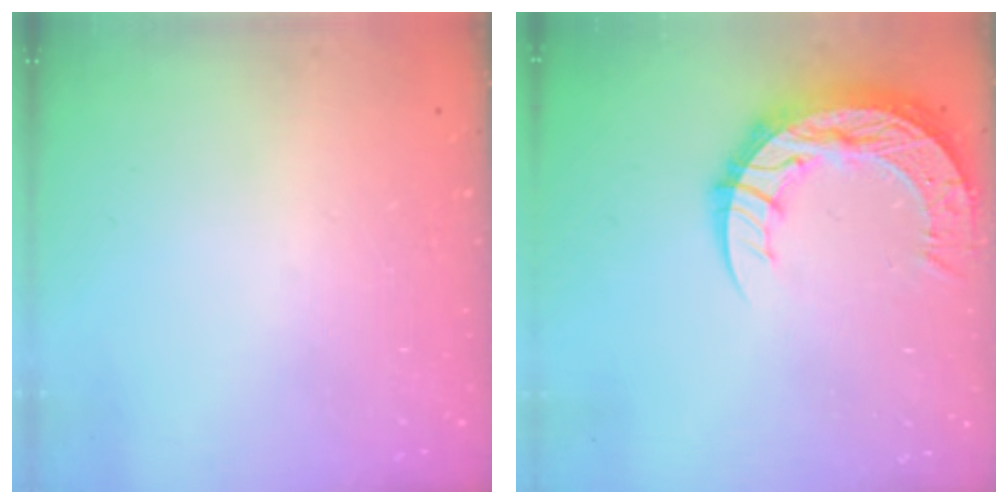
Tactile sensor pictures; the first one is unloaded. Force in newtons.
{"total": 15.4, "press": 15.3, "slide": 1.2}